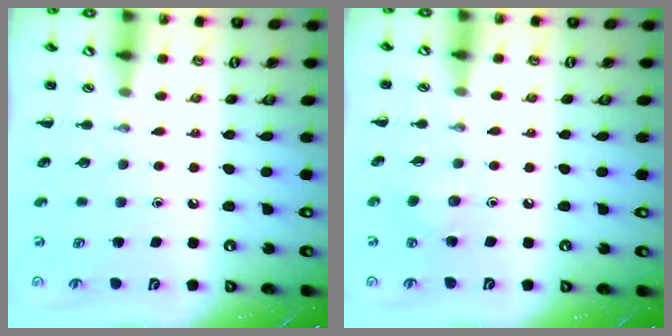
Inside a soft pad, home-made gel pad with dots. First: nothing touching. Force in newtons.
{"total": 3.9, "press": 3.7, "slide": 1.2}